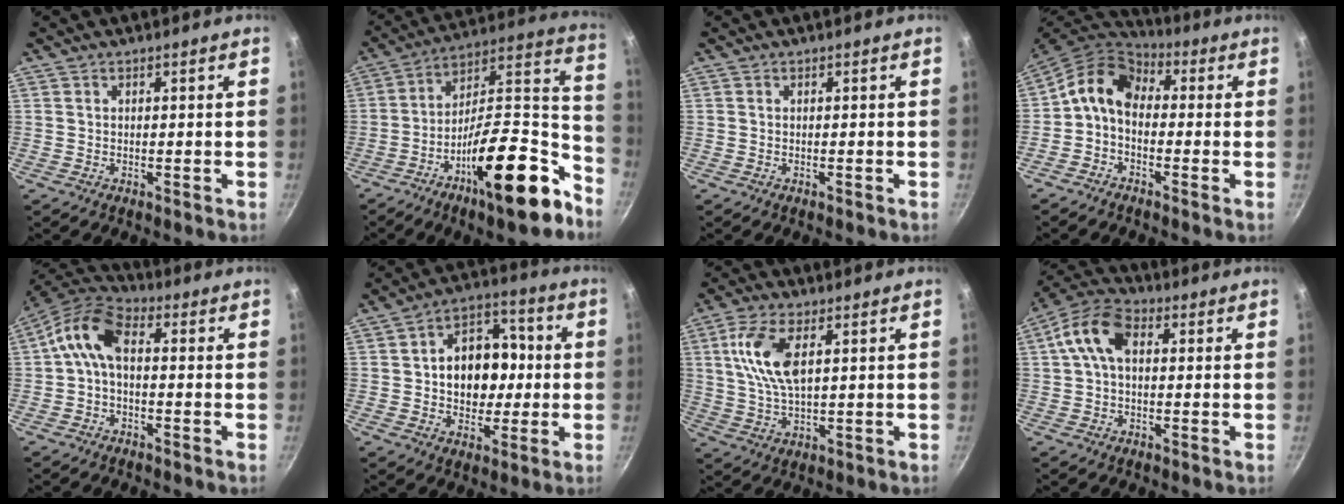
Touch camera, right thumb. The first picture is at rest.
{"total": 24.5, "force": [-13.8, 8.2, 18.4], "torque": [-0.220, 0.100, -0.230]}
{"total": 0.0}
{"total": 9.7, "force": [-0.5, 6.9, 6.9], "torque": [-0.125, 0.041, -0.034]}
{"total": 8.9, "force": [0.1, 5.2, 7.2], "torque": [-0.134, 0.033, -0.017]}
{"total": 14.1, "force": [0.2, 10.6, 9.4], "torque": [-0.094, 0.022, -0.005]}
{"total": 10.0, "force": [2.9, 4.5, 8.5], "torque": [-0.167, -0.001, 0.056]}
{"total": 9.7, "force": [1.8, 5.9, 7.4], "torque": [-0.139, 0.026, 0.015]}